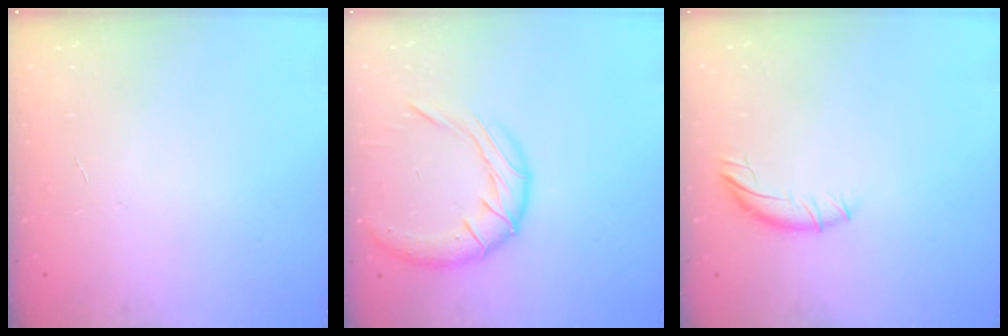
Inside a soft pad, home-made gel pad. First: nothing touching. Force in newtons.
{"total": 14.2, "press": 14.1, "slide": 1.6}
{"total": 6.6, "press": 6.6, "slide": 0.5}